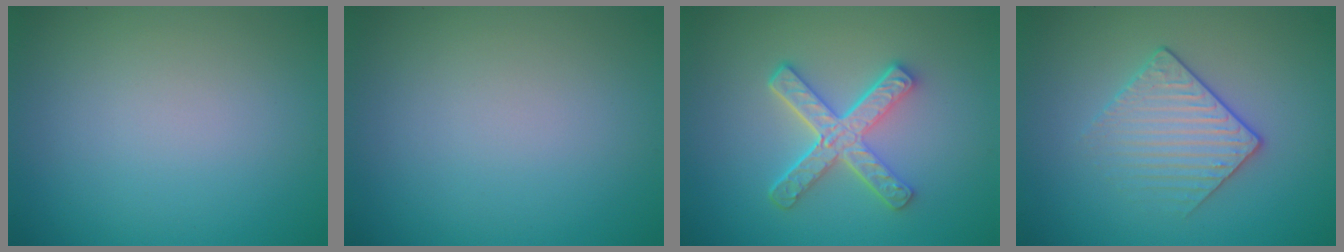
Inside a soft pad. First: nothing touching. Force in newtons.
{"total": 0.0}
{"total": 4.9, "press": 3.7, "slide": 3.2}
{"total": 2.4, "press": 2.1, "slide": 1.1}